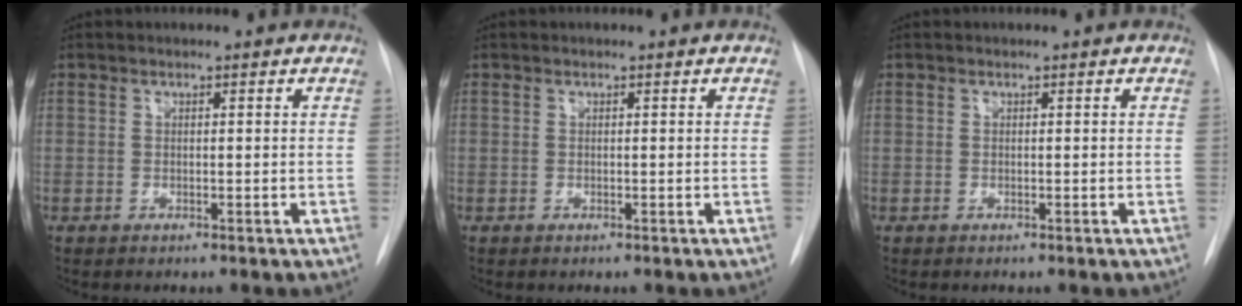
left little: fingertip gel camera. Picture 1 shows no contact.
{"total": 0.0}
{"total": 0.0}